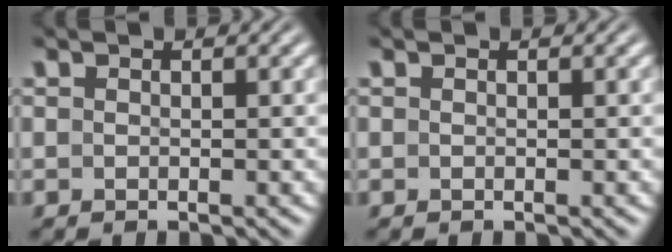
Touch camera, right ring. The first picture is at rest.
{"total": 0.0}